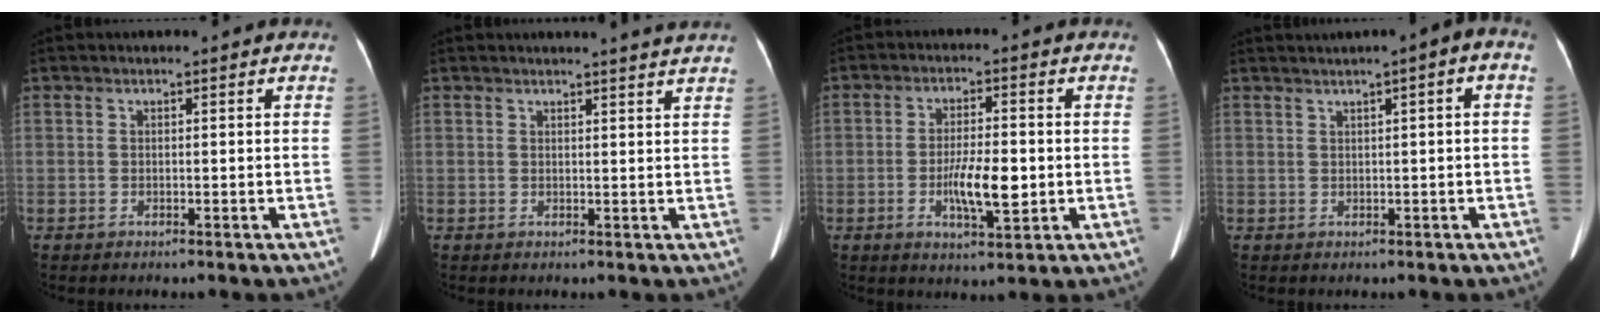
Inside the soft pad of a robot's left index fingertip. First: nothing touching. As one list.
[{"total": 4.7, "force": [4.4, -0.9, 1.5], "torque": [-0.017, -0.020, 0.029]}, {"total": 6.7, "force": [-1.8, 1.7, 6.2], "torque": [-0.113, -0.025, -0.032]}, {"total": 4.3, "force": [1.2, 0.0, 4.1], "torque": [-0.062, 0.000, 0.015]}]